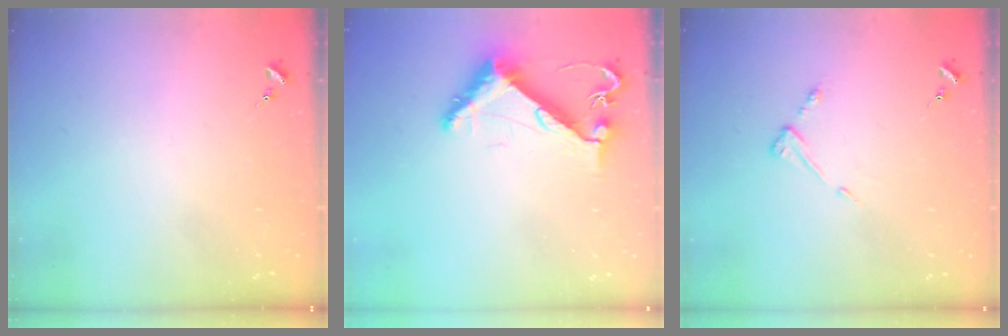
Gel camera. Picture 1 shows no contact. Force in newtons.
{"total": 8.4, "press": 8.4, "slide": 0.4}
{"total": 4.4, "press": 4.4, "slide": 0.4}